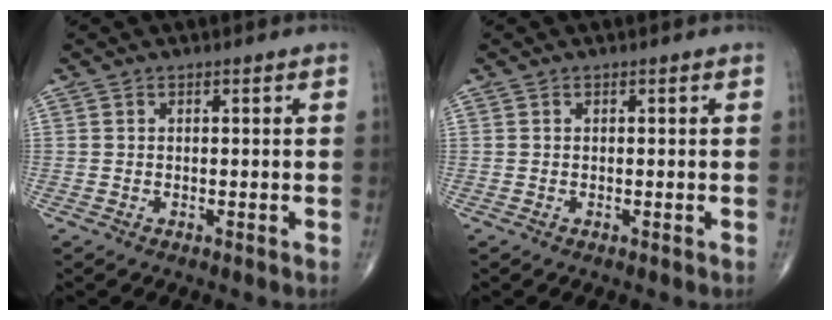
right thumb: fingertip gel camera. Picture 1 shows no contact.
{"total": 0.0}